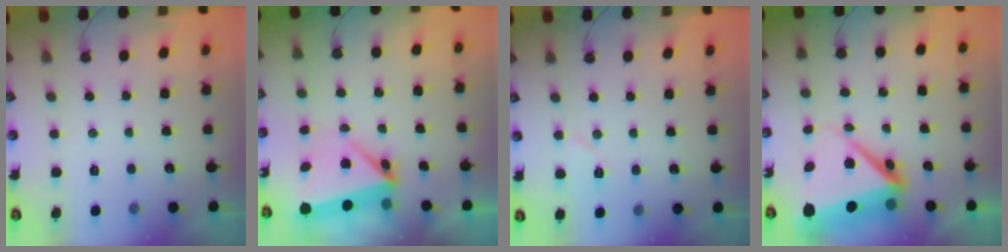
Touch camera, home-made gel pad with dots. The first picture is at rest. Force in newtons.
{"total": 5.7, "press": 5.7, "slide": 0.1}
{"total": 6.6, "press": 6.3, "slide": 1.9}
{"total": 10.8, "press": 10.6, "slide": 1.7}